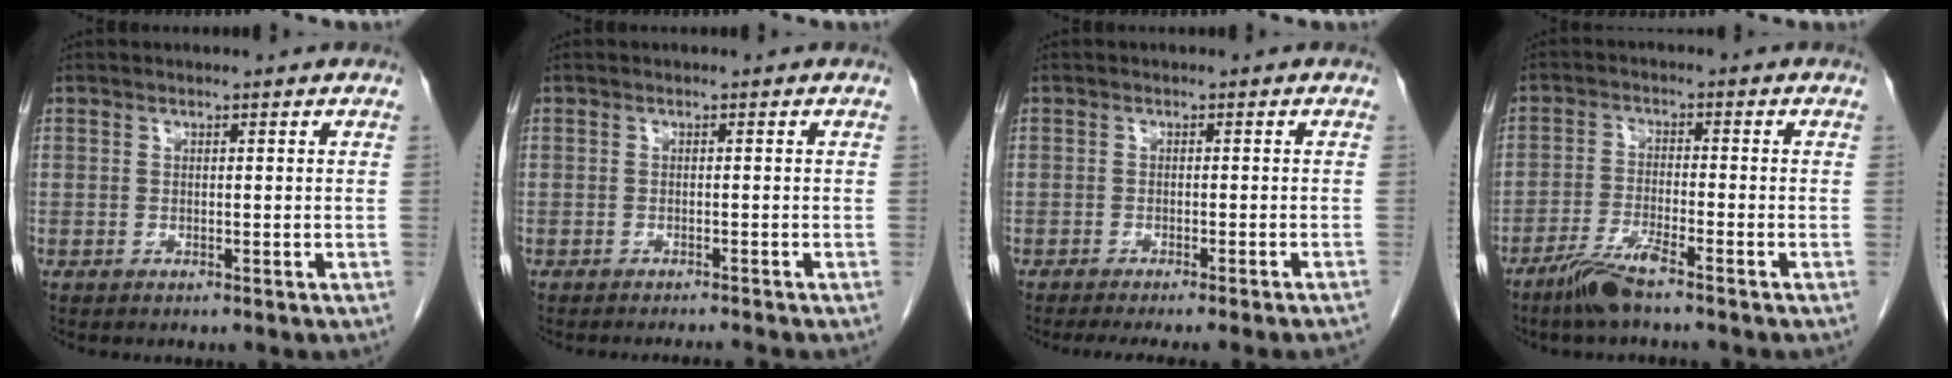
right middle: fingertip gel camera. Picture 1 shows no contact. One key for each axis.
{"total": 2.3, "fx": -2.1, "fy": -0.9, "fz": 0.3, "tx": -0.002, "ty": -0.008, "tz": -0.027}
{"total": 10.3, "fx": -9.3, "fy": -0.7, "fz": 4.4, "tx": -0.032, "ty": -0.022, "tz": -0.112}
{"total": 5.4, "fx": -4.1, "fy": 0.1, "fz": 3.5, "tx": -0.077, "ty": -0.013, "tz": -0.084}